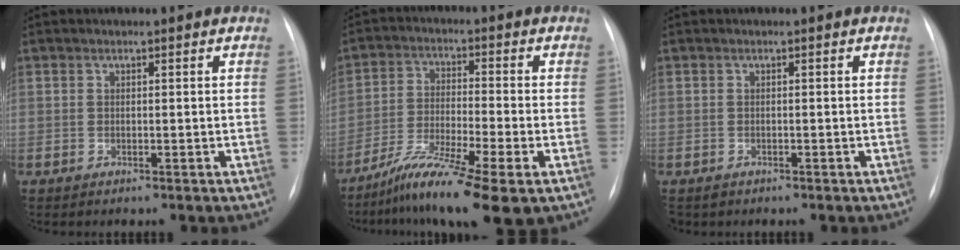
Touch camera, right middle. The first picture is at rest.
{"total": 11.8, "force": [-7.4, 0.7, 9.1], "torque": [-0.175, -0.030, -0.130]}
{"total": 1.0, "force": [-0.7, 0.7, 0.0], "torque": [-0.007, 0.002, -0.008]}